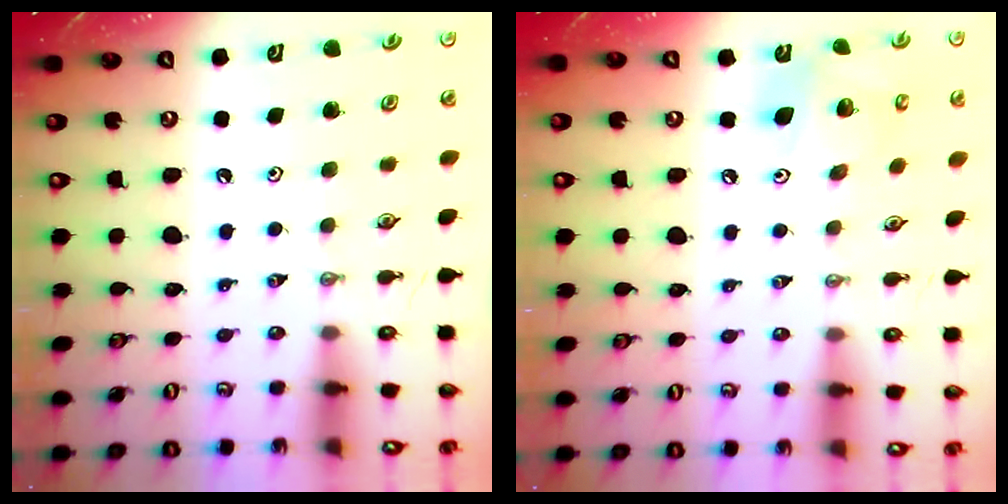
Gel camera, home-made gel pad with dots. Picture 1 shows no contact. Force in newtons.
{"total": 12.7, "press": 12.5, "slide": 2.1}